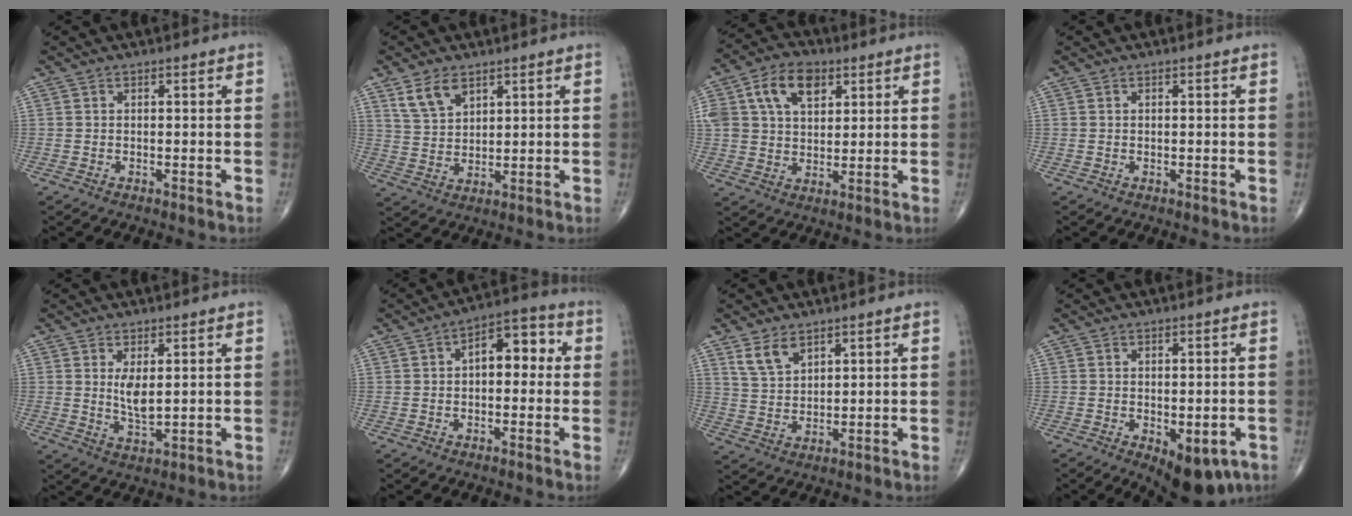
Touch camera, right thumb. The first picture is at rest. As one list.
[{"total": 6.3, "force": [3.8, 3.5, 3.5], "torque": [-0.057, -0.018, 0.083]}, {"total": 13.3, "force": [5.2, 8.9, 8.5], "torque": [-0.153, -0.001, 0.094]}, {"total": 0.0}, {"total": 4.6, "force": [1.1, 1.8, 4.1], "torque": [-0.072, -0.018, 0.028]}, {"total": 8.6, "force": [0.9, 4.9, 7.1], "torque": [-0.071, 0.031, 0.003]}, {"total": 5.3, "force": [3.5, 2.8, 2.9], "torque": [-0.046, -0.018, 0.076]}, {"total": 9.9, "force": [-4.2, 4.8, 7.5], "torque": [-0.088, 0.000, -0.049]}]